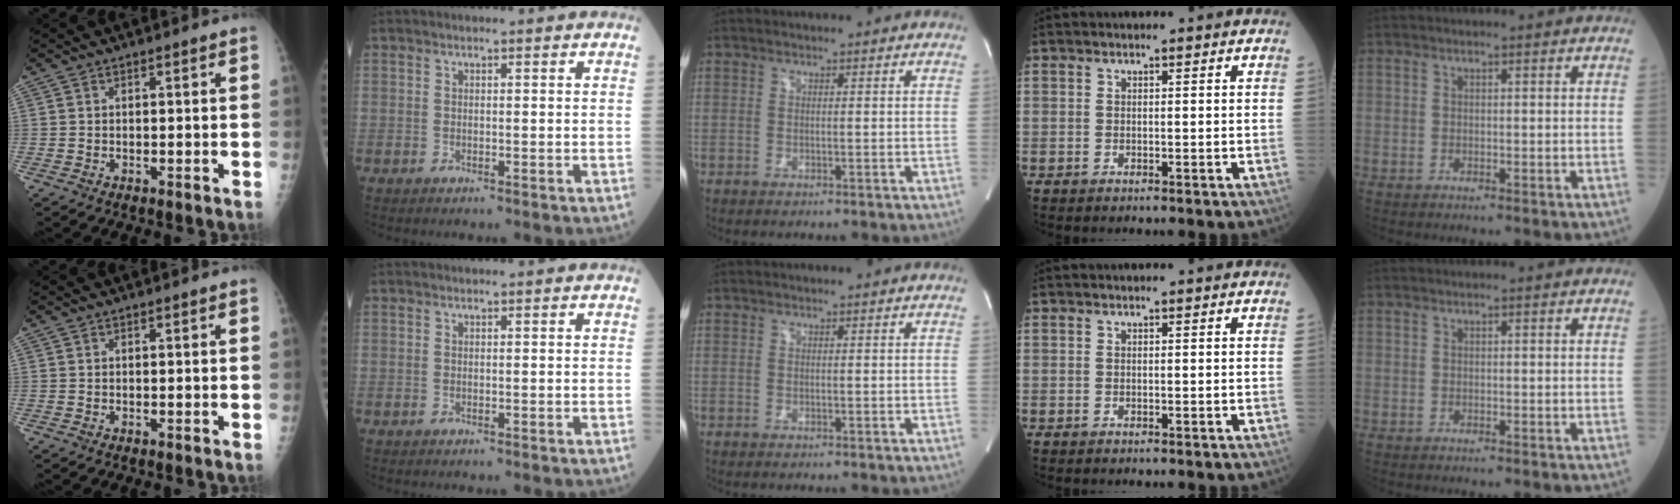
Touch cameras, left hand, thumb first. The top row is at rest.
{}